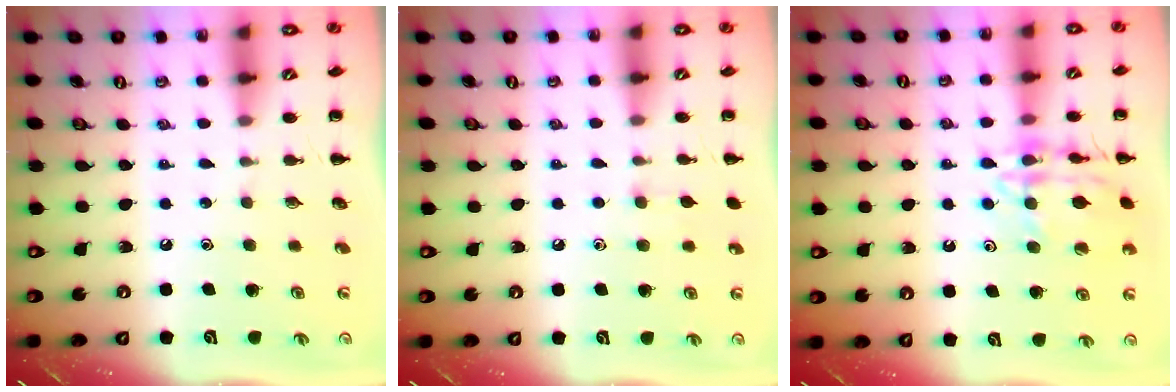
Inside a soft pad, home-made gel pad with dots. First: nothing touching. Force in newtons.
{"total": 4.3, "press": 4.0, "slide": 1.7}
{"total": 14.2, "press": 14.1, "slide": 1.4}